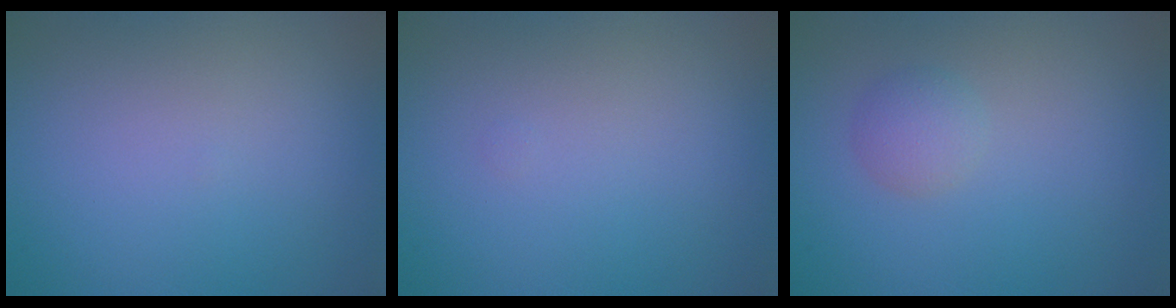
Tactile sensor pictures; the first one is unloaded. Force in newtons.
{"total": 0.0}
{"total": 1.8, "press": 1.8, "slide": 0.0}